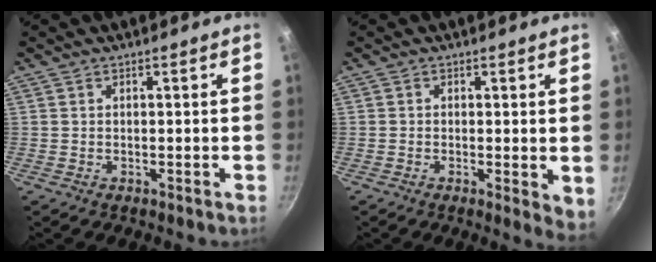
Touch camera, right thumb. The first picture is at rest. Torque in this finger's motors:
{"motor_torque": [0.06, 0.19, -0.25, 0.23, 0.06]}